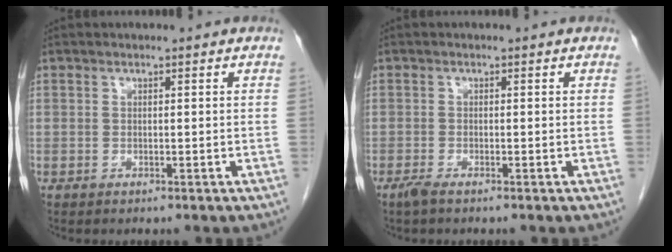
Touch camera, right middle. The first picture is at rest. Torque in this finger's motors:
{"motor_torque": [-0.02, 0.04, 0.01, 0.00]}